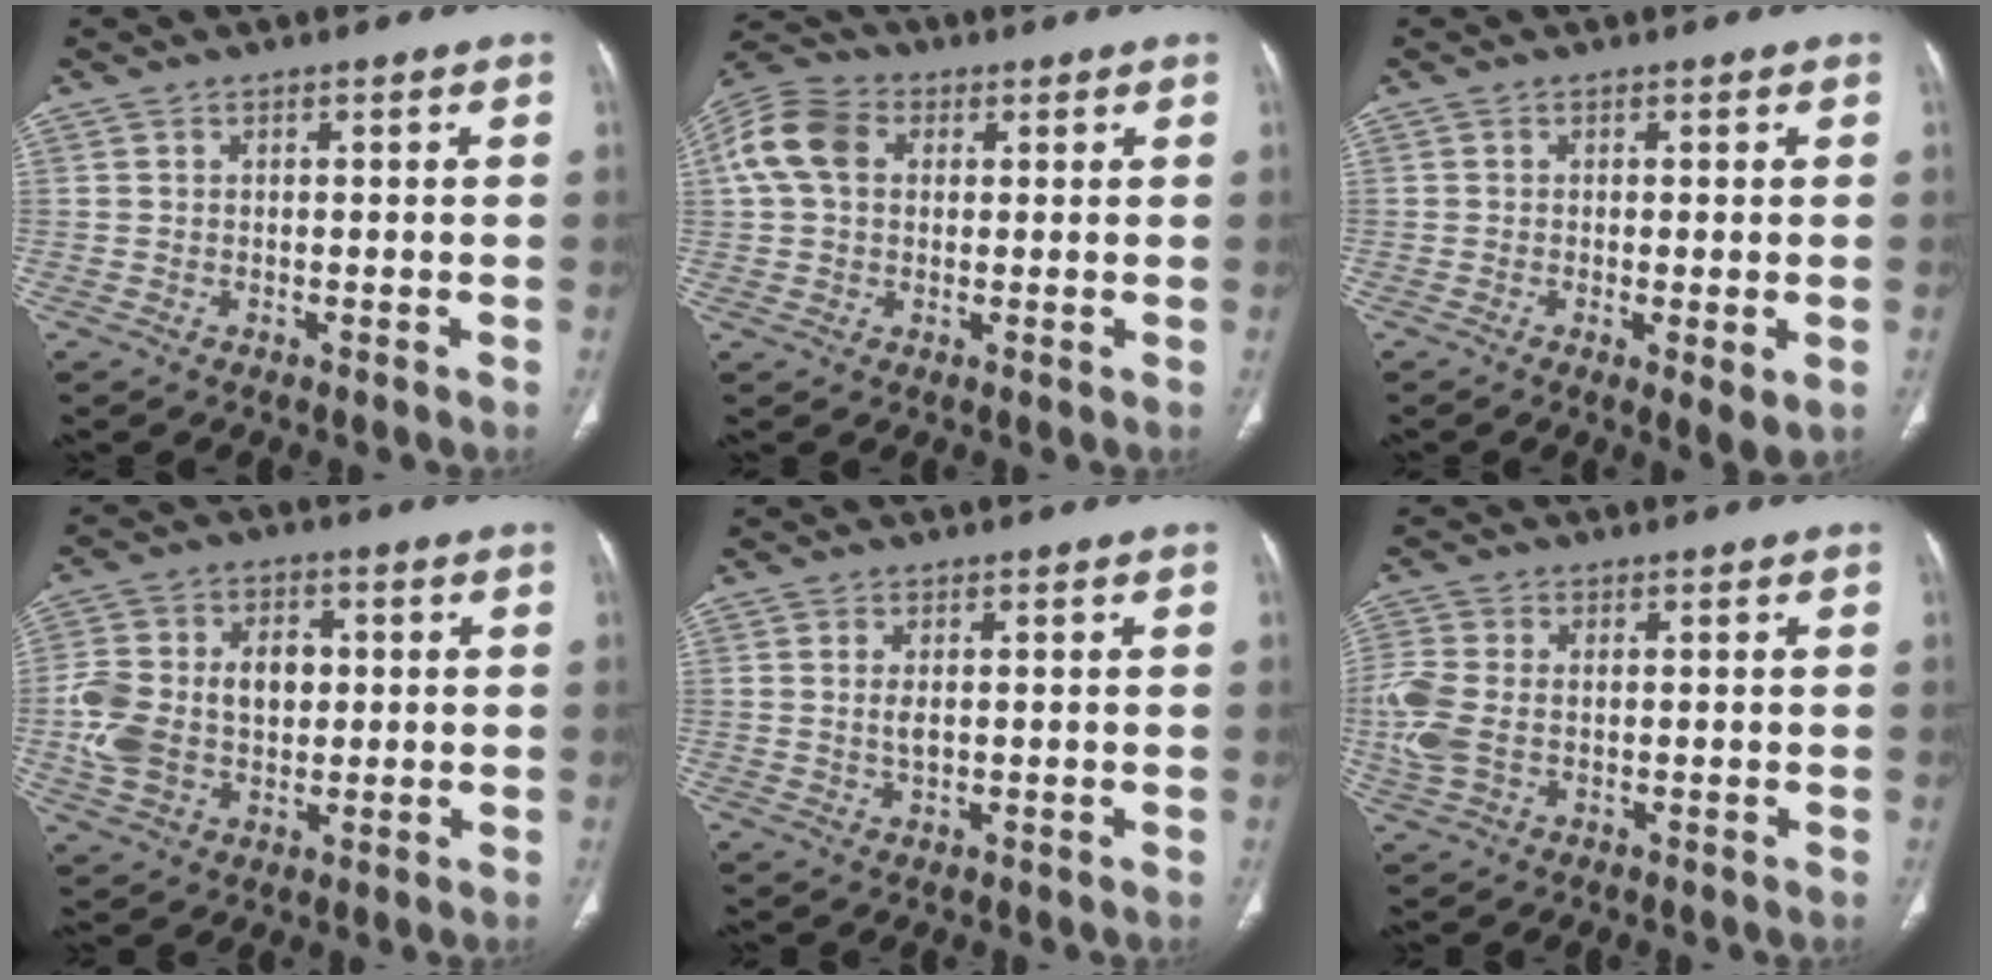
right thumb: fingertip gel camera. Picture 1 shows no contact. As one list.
[{"total": 10.4, "force": [2.3, 7.6, 6.6], "torque": [-0.134, 0.024, 0.037]}, {"total": 3.9, "force": [-0.8, 0.9, 3.7], "torque": [-0.066, -0.015, -0.014]}, {"total": 14.4, "force": [0.2, 10.1, 10.3], "torque": [-0.190, 0.019, 0.010]}, {"total": 2.3, "force": [0.3, 1.2, 2.0], "torque": [-0.045, -0.002, 0.007]}, {"total": 8.3, "force": [-0.4, 5.4, 6.3], "torque": [-0.178, 0.010, -0.007]}]